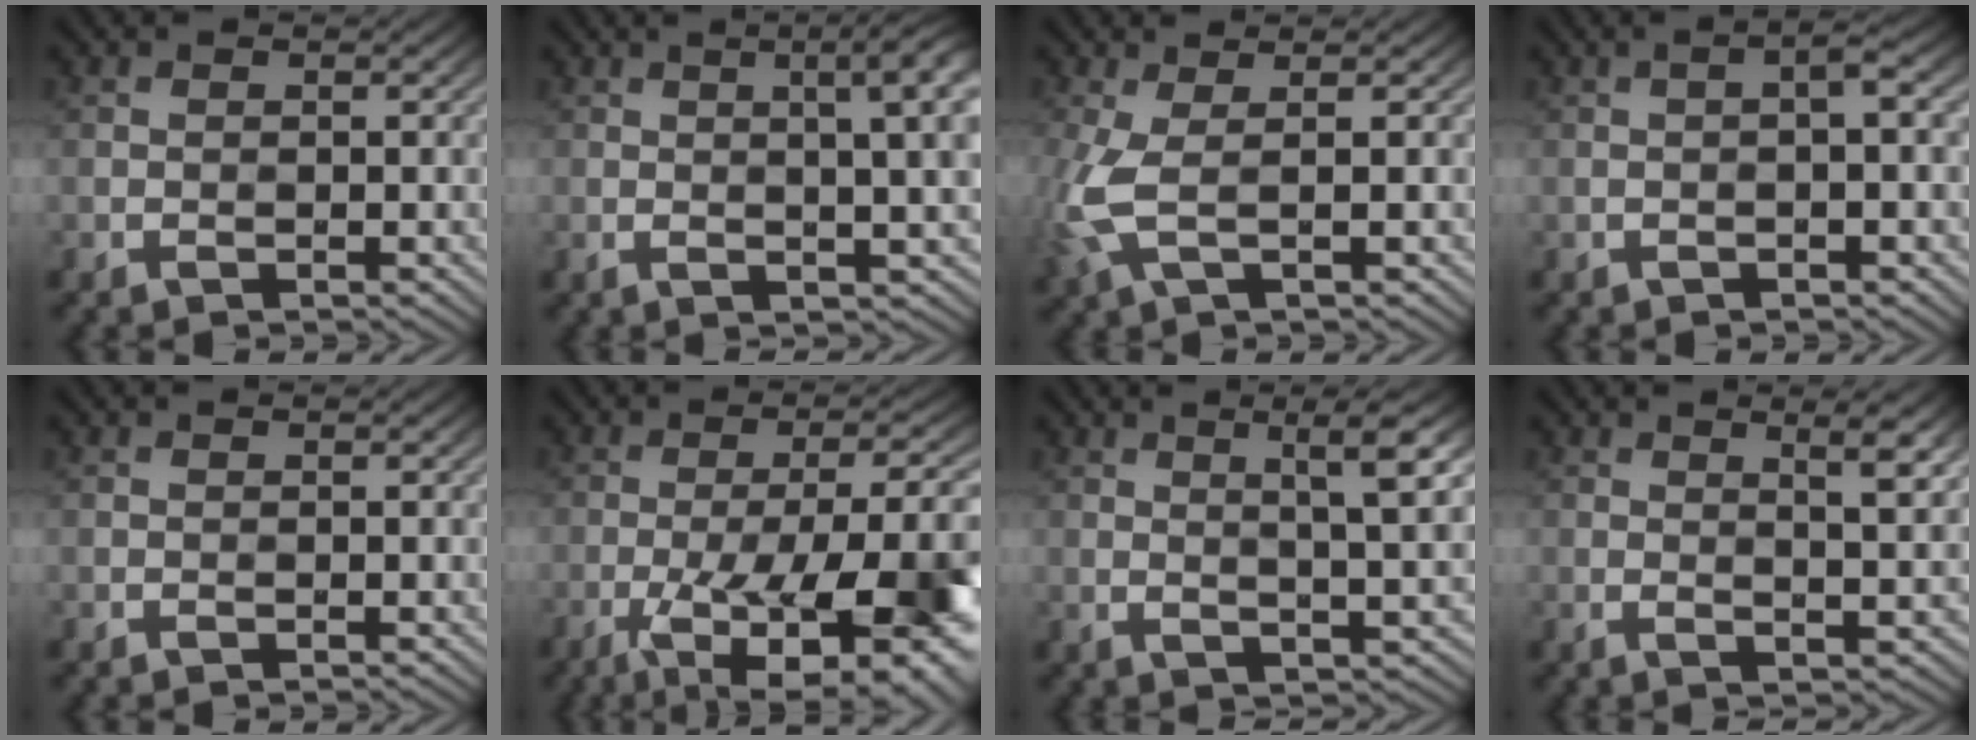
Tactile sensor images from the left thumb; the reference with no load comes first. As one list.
[{"total": 8.1, "force": [1.8, 1.9, 7.7], "torque": [-0.092, 0.015, 0.044]}, {"total": 4.6, "force": [0.5, 1.6, 4.3], "torque": [-0.112, -0.008, 0.006]}, {"total": 2.8, "force": [0.0, 0.1, 2.8], "torque": [-0.037, 0.011, -0.010]}, {"total": 0.0}, {"total": 15.0, "force": [-6.1, 5.0, 12.8], "torque": [-0.201, -0.011, -0.079]}, {"total": 5.0, "force": [2.5, 0.1, 4.4], "torque": [-0.077, 0.012, 0.047]}, {"total": 4.0, "force": [2.2, 0.4, 3.3], "torque": [-0.054, 0.010, 0.039]}]